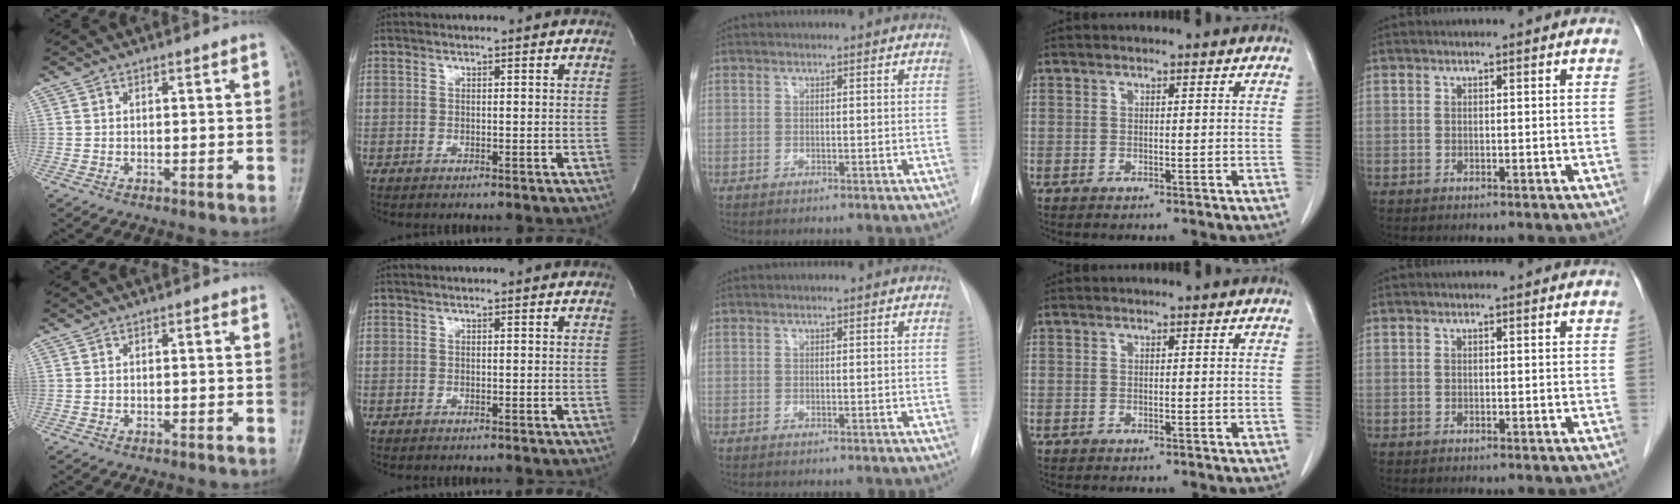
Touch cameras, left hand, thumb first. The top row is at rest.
{}